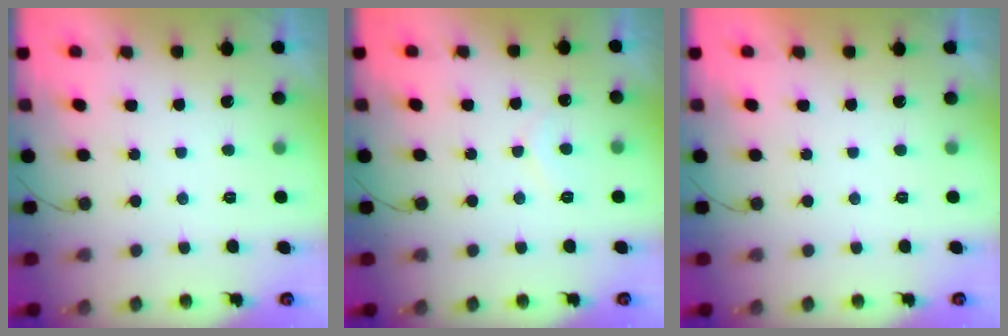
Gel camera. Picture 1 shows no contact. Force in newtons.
{"total": 4.8, "press": 4.8, "slide": 0.5}
{"total": 1.6, "press": 1.6, "slide": 0.0}